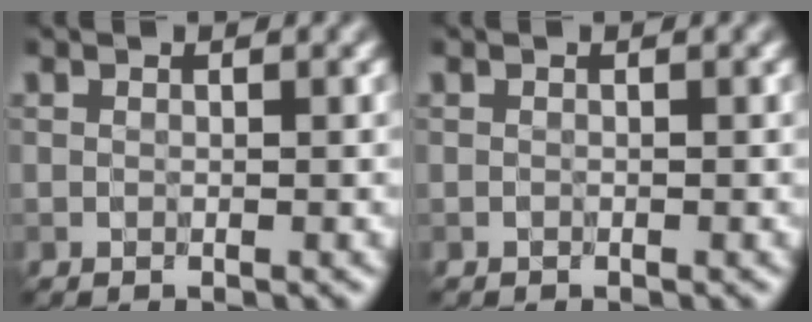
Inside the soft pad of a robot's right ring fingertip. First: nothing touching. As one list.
[{"total": 0.0}]